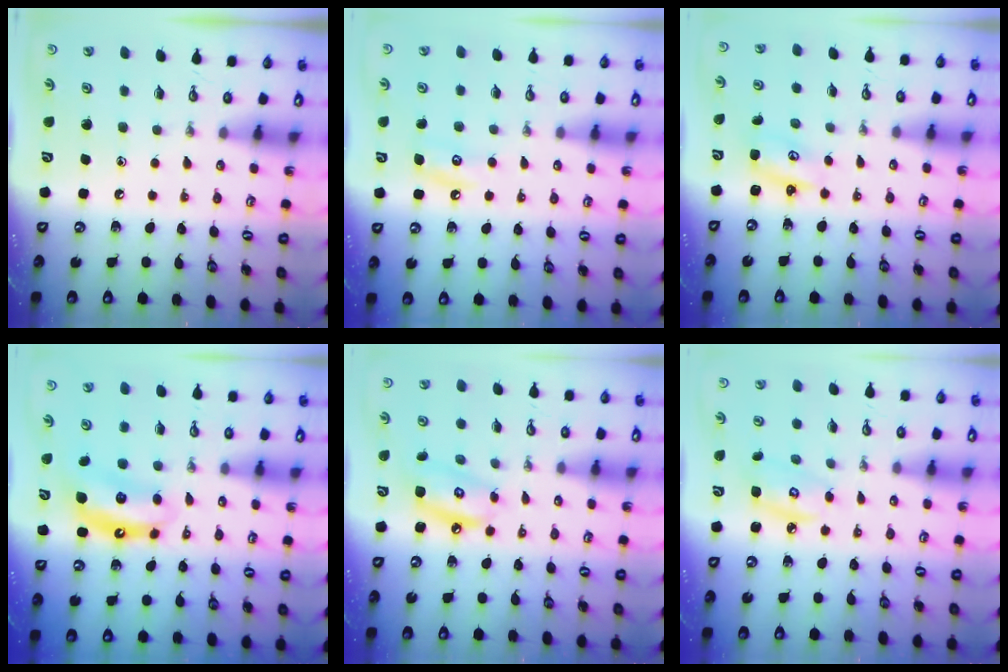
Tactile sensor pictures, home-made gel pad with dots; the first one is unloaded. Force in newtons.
{"total": 5.3, "press": 5.3, "slide": 0.5}
{"total": 2.6, "press": 2.6, "slide": 0.2}
{"total": 7.9, "press": 7.9, "slide": 0.4}
{"total": 8.2, "press": 8.2, "slide": 0.7}
{"total": 5.5, "press": 5.5, "slide": 0.3}